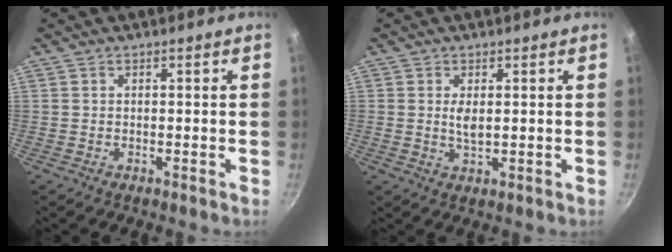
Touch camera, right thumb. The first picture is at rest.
{"total": 2.7, "force": [0.6, 1.2, 2.4], "torque": [-0.044, -0.005, 0.013]}